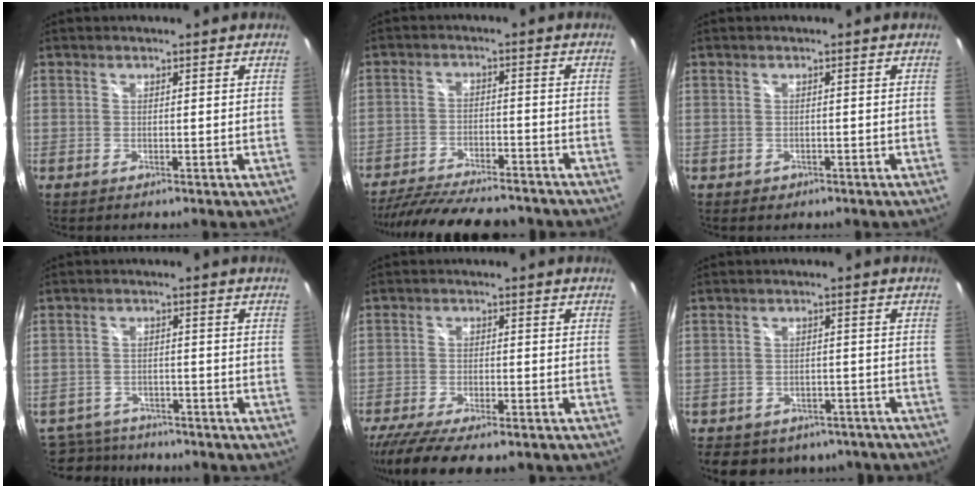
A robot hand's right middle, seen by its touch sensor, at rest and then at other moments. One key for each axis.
{"total": 19.3, "fx": -16.5, "fy": 4.6, "fz": 8.8, "tx": -0.174, "ty": -0.023, "tz": -0.244}
{"total": 1.4, "fx": -0.6, "fy": 1.2, "fz": 0.4, "tx": -0.010, "ty": -0.002, "tz": -0.006}
{"total": 10.9, "fx": -9.3, "fy": 4.9, "fz": 2.8, "tx": -0.085, "ty": 0.003, "tz": -0.143}
{"total": 13.4, "fx": -10.8, "fy": 3.2, "fz": 7.3, "tx": -0.161, "ty": -0.048, "tz": -0.173}
{"total": 13.8, "fx": -10.3, "fy": 7.8, "fz": 5.0, "tx": -0.113, "ty": 0.007, "tz": -0.125}